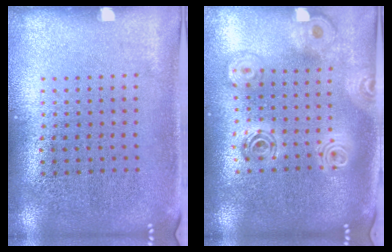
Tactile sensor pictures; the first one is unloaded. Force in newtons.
{"total": 2.1, "press": 1.7, "slide": 1.2}